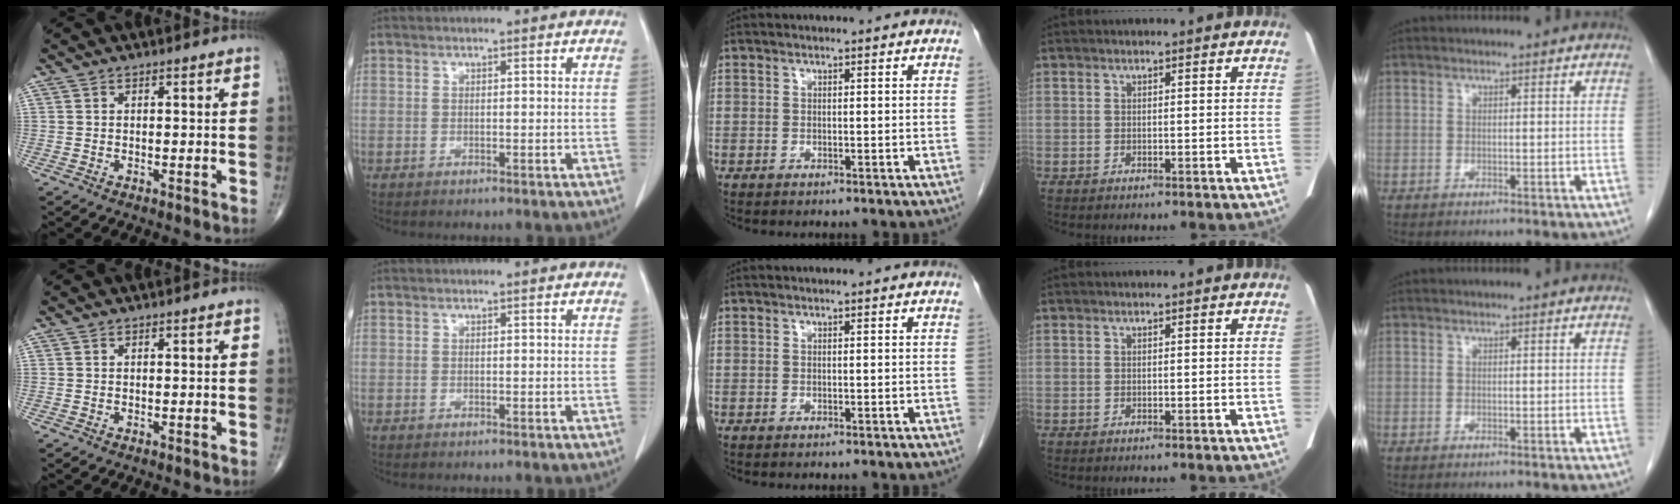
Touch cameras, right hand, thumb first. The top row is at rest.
{}